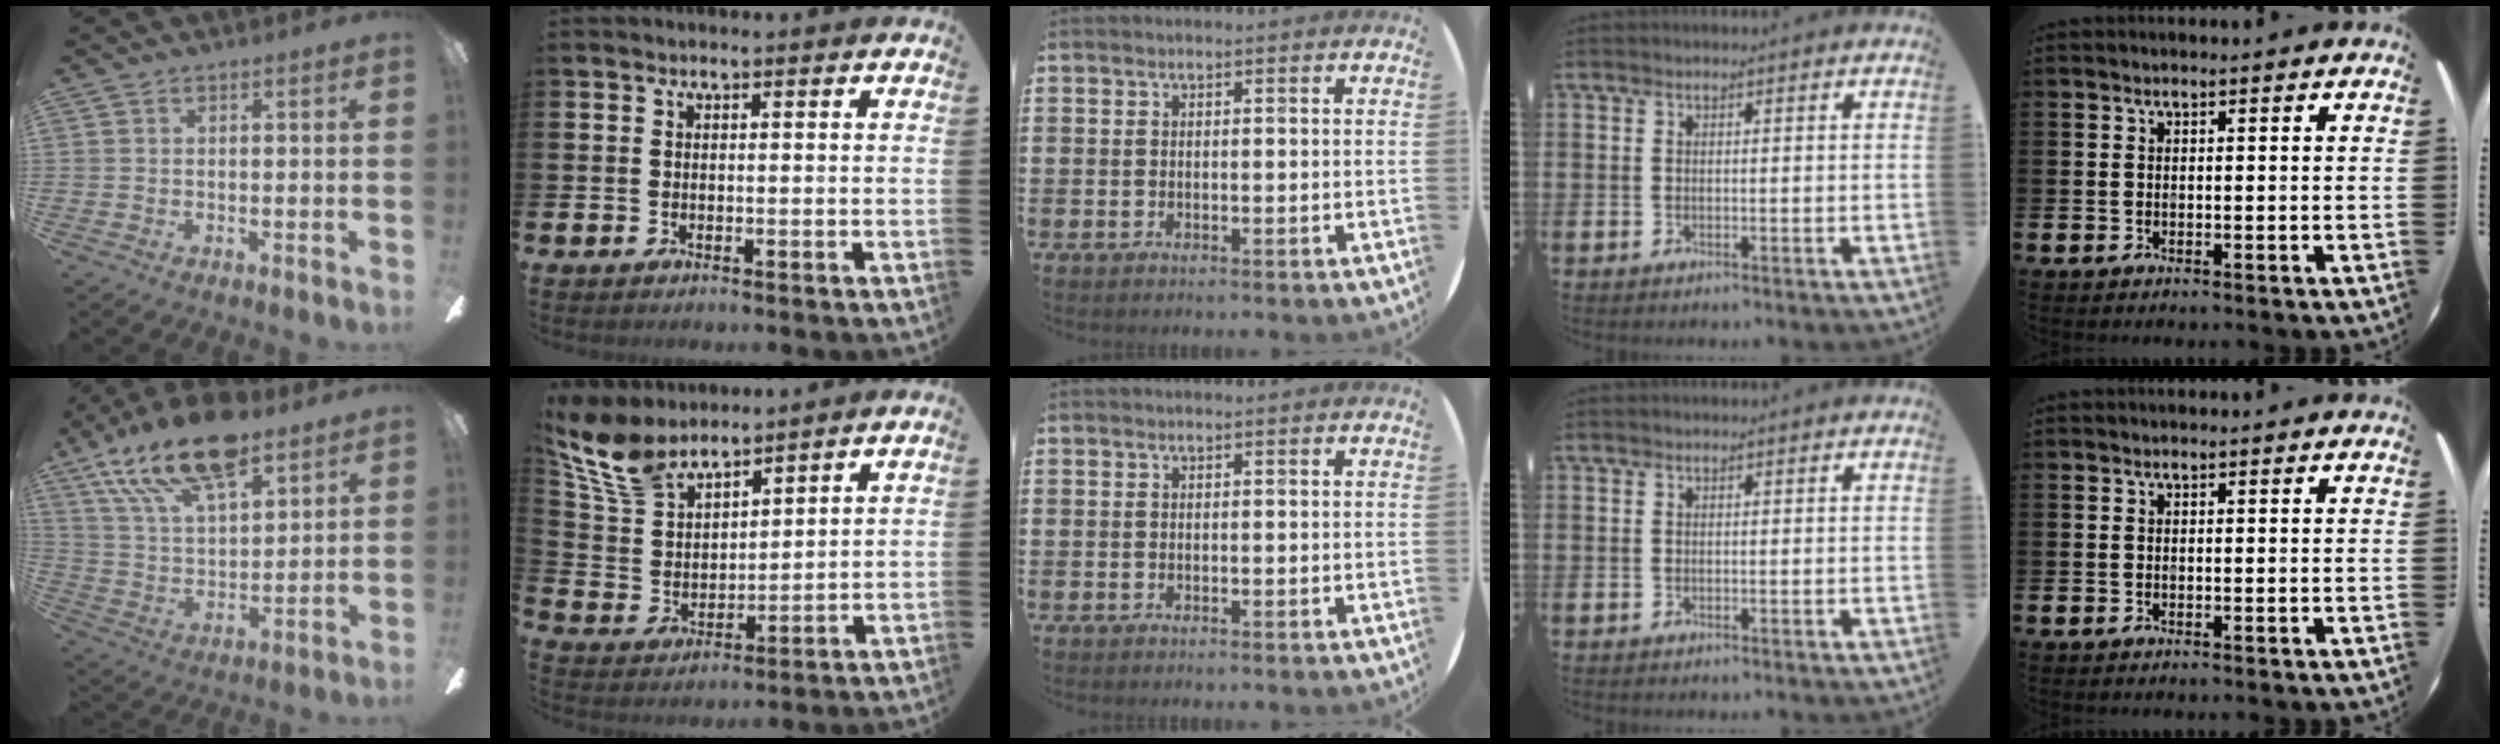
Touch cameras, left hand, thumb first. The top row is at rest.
{"thumb": {"total": 20.0, "force": [13.4, 8.1, 12.4], "torque": [-0.238, -0.062, 0.233]}, "index": {"total": 9.5, "force": [8.3, 3.5, 3.0], "torque": [-0.104, -0.035, 0.155]}}